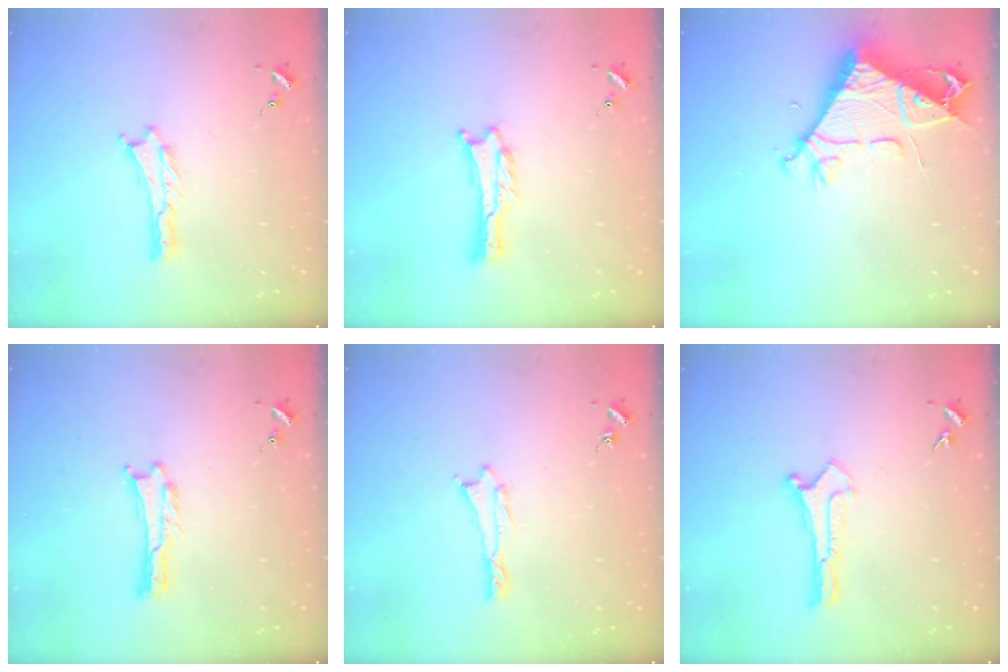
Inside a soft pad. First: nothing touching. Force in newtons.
{"total": 0.6, "press": 0.6, "slide": 0.1}
{"total": 8.4, "press": 8.3, "slide": 0.7}
{"total": 0.0}
{"total": 0.6, "press": 0.5, "slide": 0.2}
{"total": 0.0}